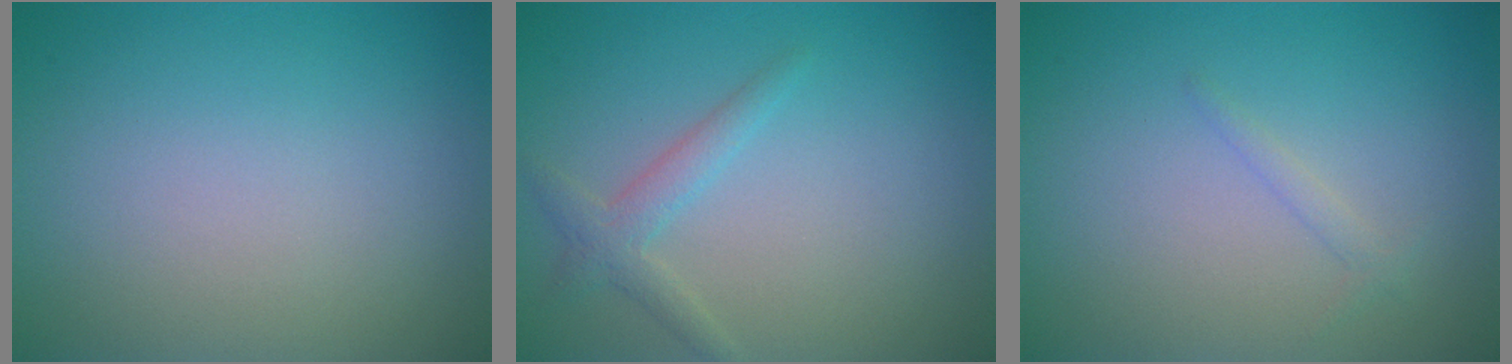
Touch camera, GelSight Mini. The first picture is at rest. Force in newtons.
{"total": 1.9, "press": 1.9, "slide": 0.1}
{"total": 0.9, "press": 0.9, "slide": 0.0}